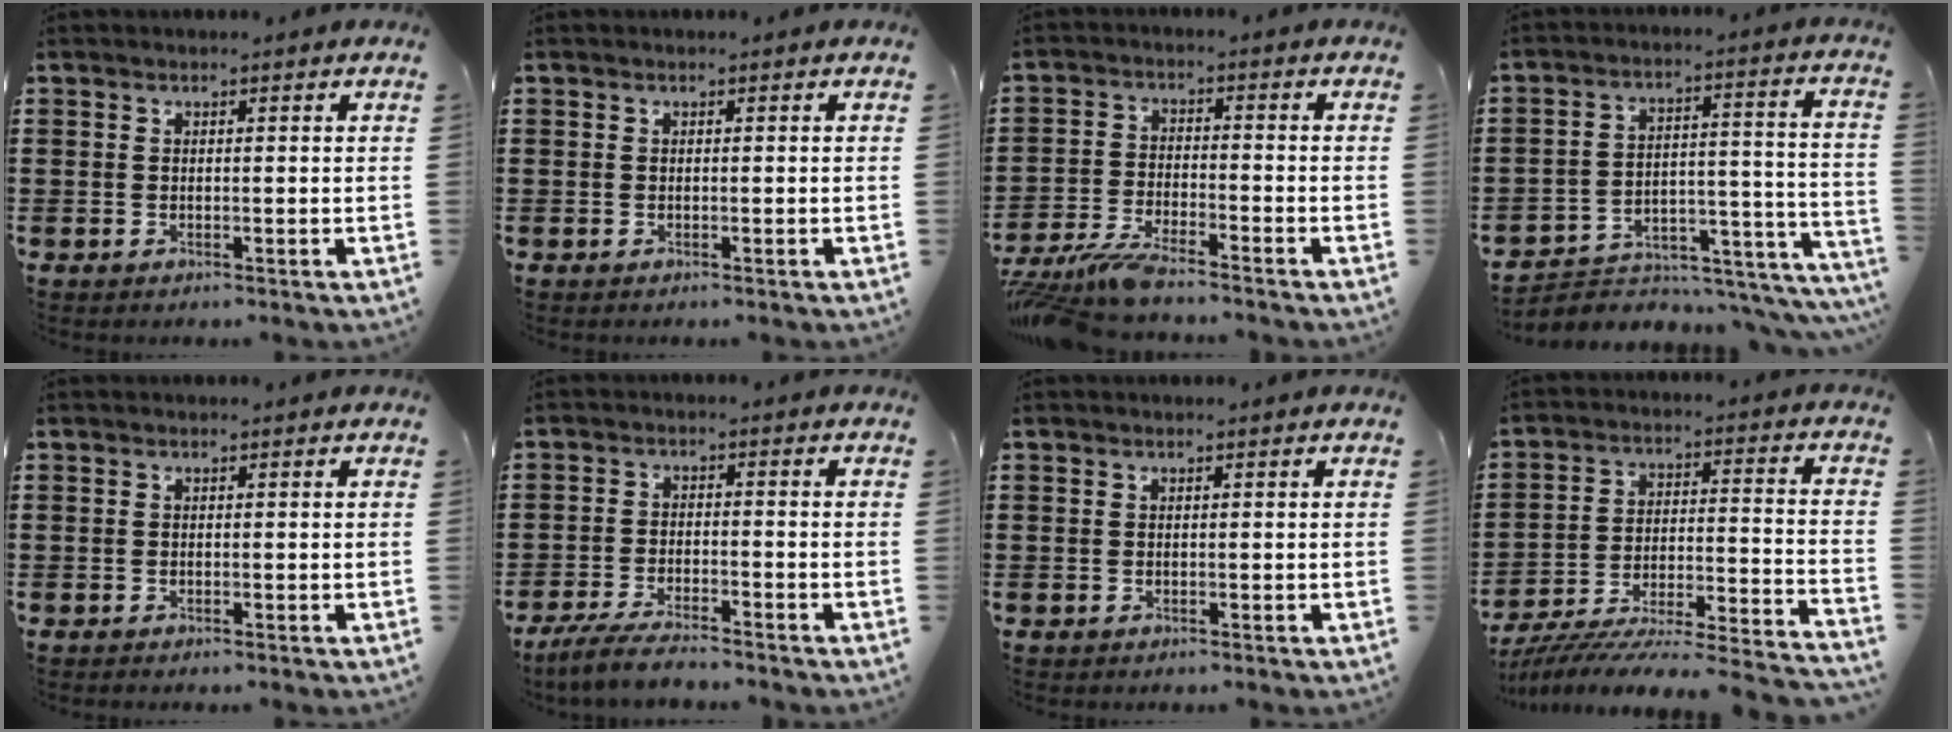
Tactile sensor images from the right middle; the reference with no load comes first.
{"total": 0.0}
{"total": 5.8, "force": [-5.3, 0.3, 2.4], "torque": [-0.064, -0.015, -0.105]}
{"total": 3.4, "force": [-3.0, 1.6, 0.6], "torque": [-0.019, -0.005, -0.062]}
{"total": 0.0}
{"total": 4.5, "force": [-4.1, 0.3, 1.7], "torque": [-0.043, -0.006, -0.083]}
{"total": 0.0}
{"total": 5.5, "force": [-5.1, -0.3, 1.9], "torque": [-0.039, -0.020, -0.110]}